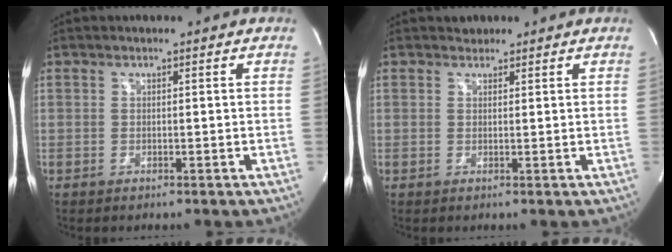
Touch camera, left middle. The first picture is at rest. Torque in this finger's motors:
{"motor_torque": [0.00, 0.07, -0.08, -0.01]}